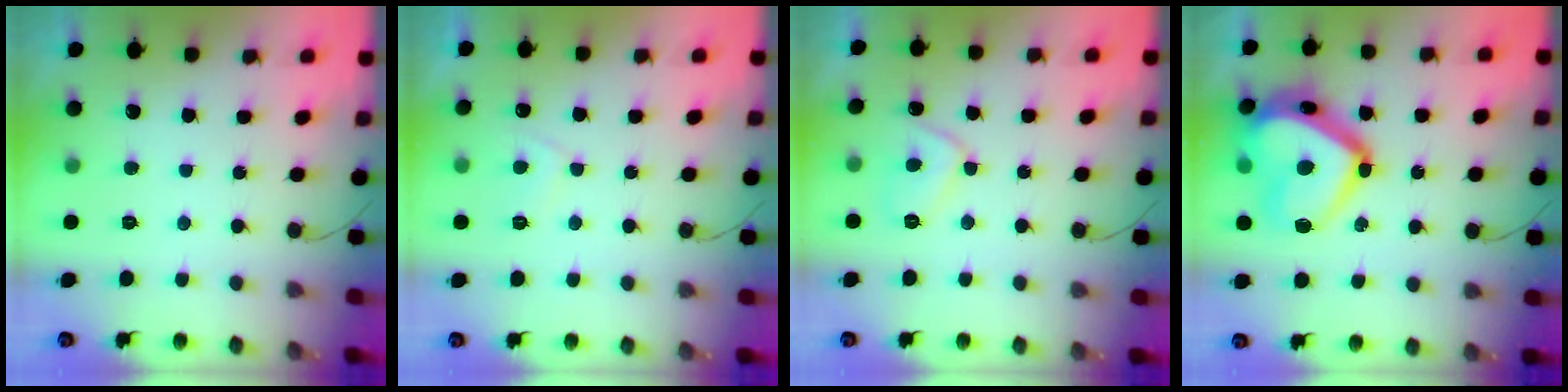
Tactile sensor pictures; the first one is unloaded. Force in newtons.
{"total": 2.9, "press": 2.9, "slide": 0.5}
{"total": 7.5, "press": 7.4, "slide": 1.0}
{"total": 22.8, "press": 22.7, "slide": 1.8}